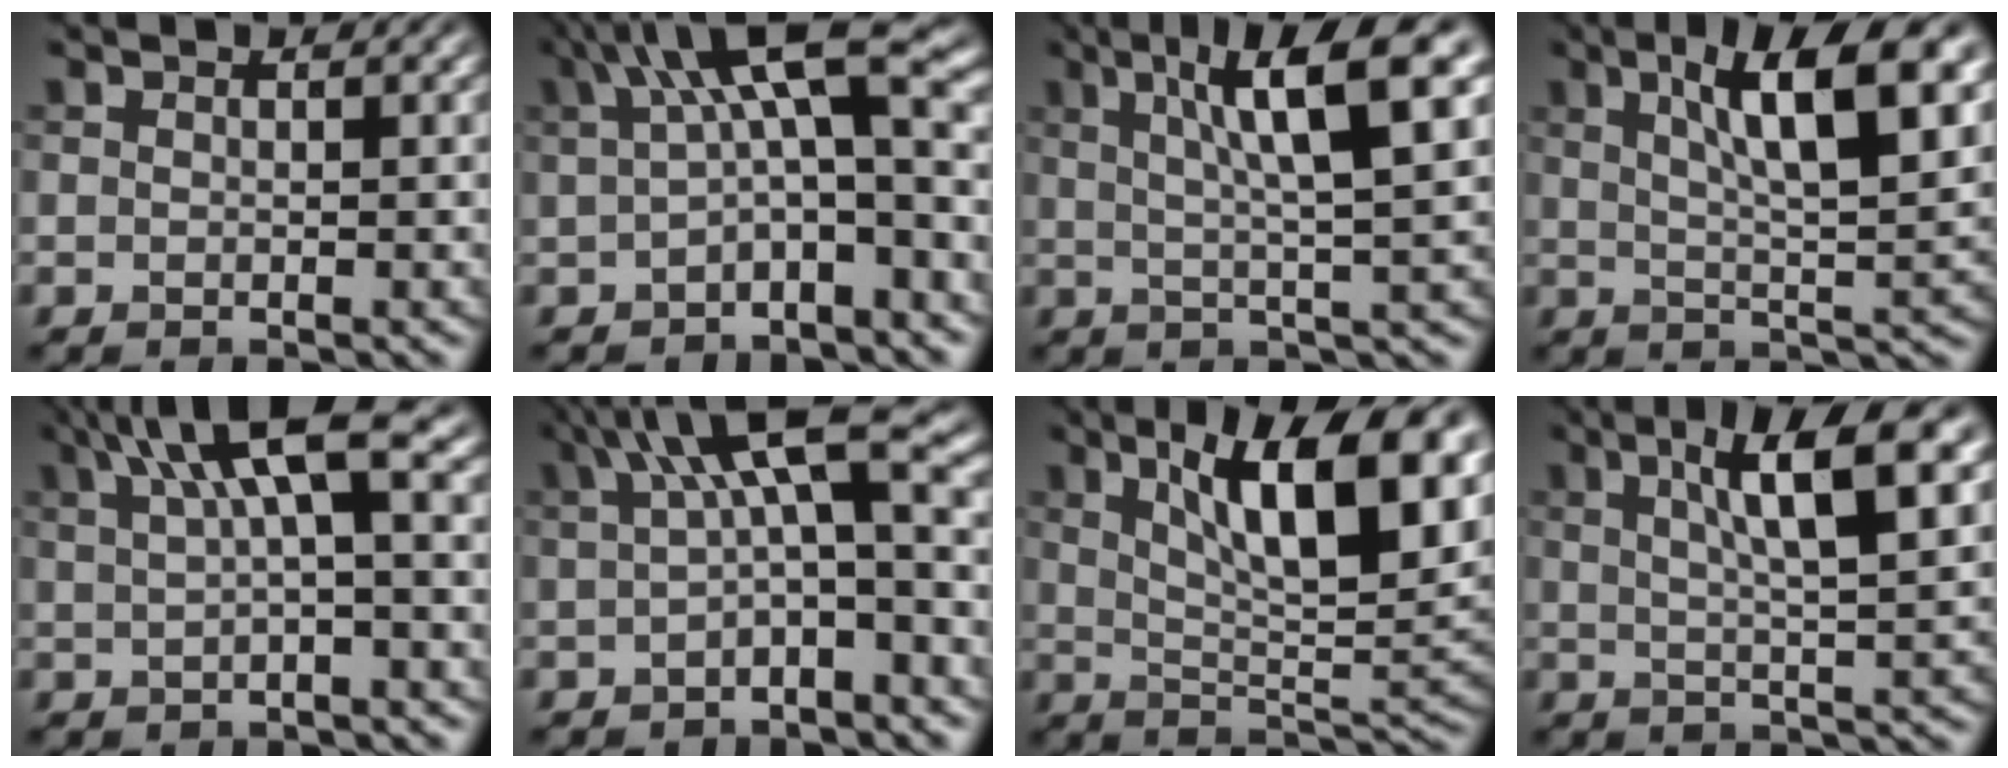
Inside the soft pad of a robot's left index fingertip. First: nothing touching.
{"total": 9.5, "force": [1.5, 2.9, 8.9], "torque": [-0.135, 0.019, 0.012]}
{"total": 8.8, "force": [3.3, 1.3, 8.0], "torque": [-0.110, 0.016, 0.047]}
{"total": 10.0, "force": [3.9, 2.6, 8.9], "torque": [-0.133, 0.006, 0.060]}
{"total": 6.6, "force": [2.4, 1.5, 5.9], "torque": [-0.089, 0.019, 0.036]}
{"total": 8.6, "force": [1.6, 2.3, 8.1], "torque": [-0.119, 0.019, 0.014]}
{"total": 13.2, "force": [5.2, 4.5, 11.3], "torque": [-0.156, 0.004, 0.082]}
{"total": 7.7, "force": [2.9, 1.5, 6.9], "torque": [-0.096, 0.008, 0.043]}